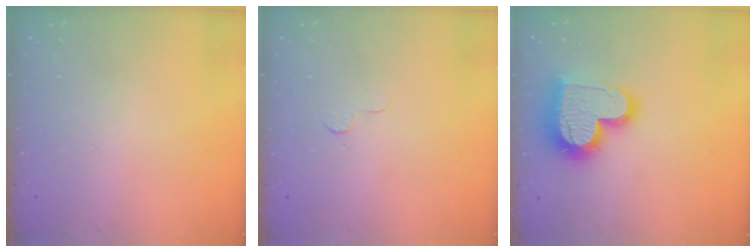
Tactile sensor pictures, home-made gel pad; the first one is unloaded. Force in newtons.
{"total": 2.5, "press": 2.5, "slide": 0.2}
{"total": 19.4, "press": 19.3, "slide": 1.5}